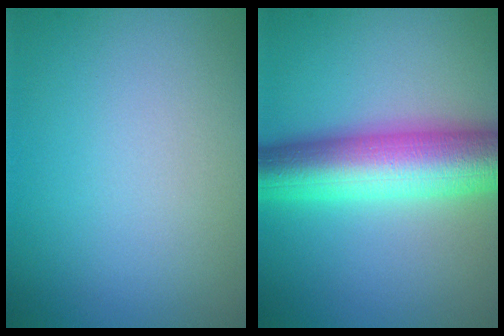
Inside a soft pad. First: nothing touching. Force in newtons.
{"total": 9.8, "press": 9.8, "slide": 0.1}